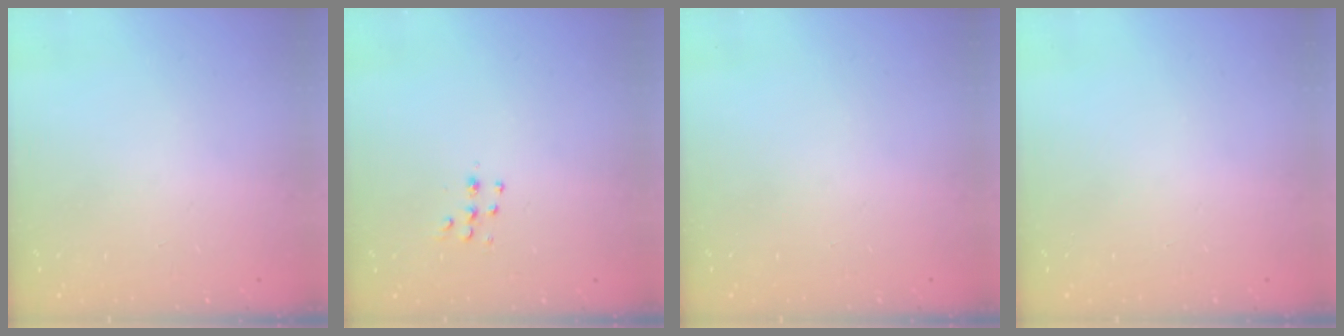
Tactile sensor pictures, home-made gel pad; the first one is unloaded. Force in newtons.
{"total": 5.2, "press": 5.1, "slide": 1.0}
{"total": 0.0}
{"total": 0.0}